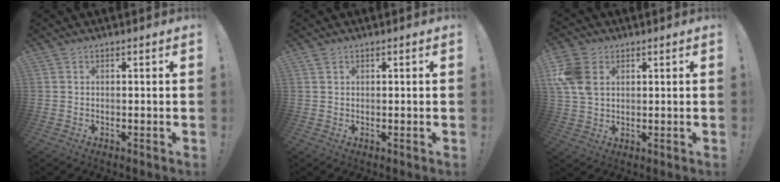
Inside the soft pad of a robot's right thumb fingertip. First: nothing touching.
{"total": 0.9, "force": [0.6, 0.6, 0.3], "torque": [-0.001, -0.001, 0.010]}
{"total": 10.4, "force": [3.1, 7.5, 6.4], "torque": [-0.134, 0.004, 0.065]}